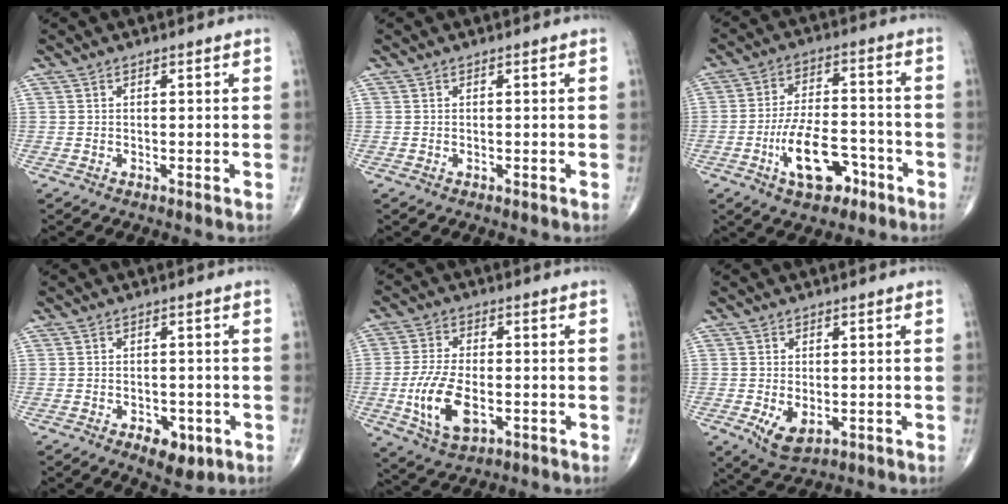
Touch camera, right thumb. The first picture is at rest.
{"total": 0.0}
{"total": 12.0, "force": [-5.4, 6.0, 8.9], "torque": [-0.143, 0.034, -0.088]}
{"total": 5.6, "force": [-2.5, 3.1, 4.0], "torque": [-0.043, 0.007, -0.026]}
{"total": 11.3, "force": [-2.7, 5.9, 9.2], "torque": [-0.182, 0.000, -0.045]}
{"total": 5.5, "force": [-1.4, 3.1, 4.3], "torque": [-0.073, -0.012, -0.014]}